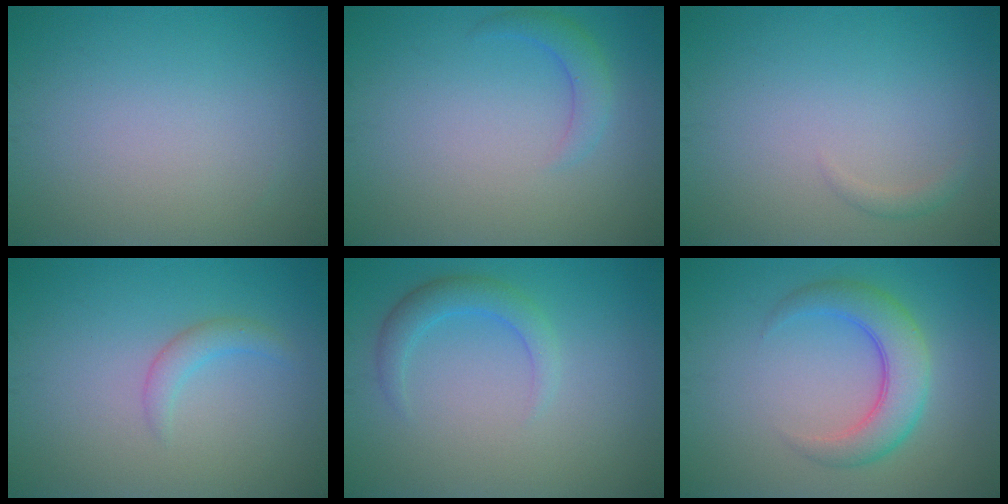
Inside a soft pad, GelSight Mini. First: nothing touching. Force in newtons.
{"total": 2.0, "press": 2.0, "slide": 0.2}
{"total": 0.8, "press": 0.8, "slide": 0.1}
{"total": 1.6, "press": 1.6, "slide": 0.0}
{"total": 2.5, "press": 2.5, "slide": 0.1}
{"total": 4.7, "press": 4.7, "slide": 0.2}